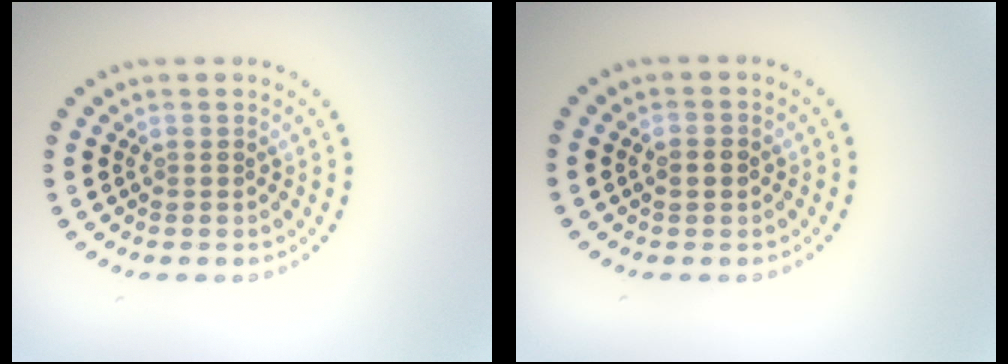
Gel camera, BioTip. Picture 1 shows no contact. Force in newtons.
{"total": 1.7, "press": 1.7, "slide": 0.2}